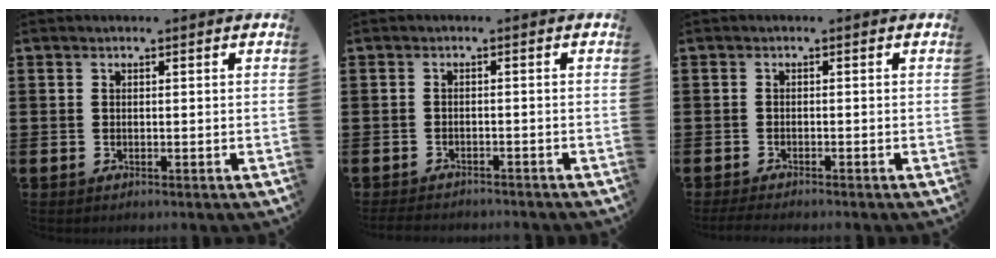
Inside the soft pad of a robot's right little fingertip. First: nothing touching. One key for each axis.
{"total": 1.6, "fx": -1.6, "fy": 0.1, "fz": 0.1, "tx": -0.006, "ty": 0.002, "tz": -0.033}
{"total": 1.2, "fx": -1.0, "fy": 0.1, "fz": 0.6, "tx": -0.010, "ty": -0.001, "tz": -0.020}